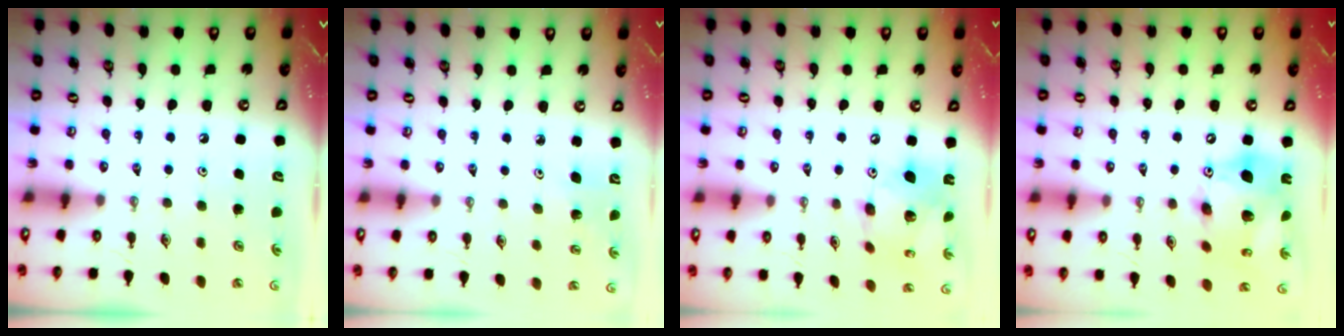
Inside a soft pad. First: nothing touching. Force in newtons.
{"total": 2.8, "press": 2.6, "slide": 1.2}
{"total": 15.6, "press": 15.5, "slide": 1.6}
{"total": 18.0, "press": 17.7, "slide": 3.1}